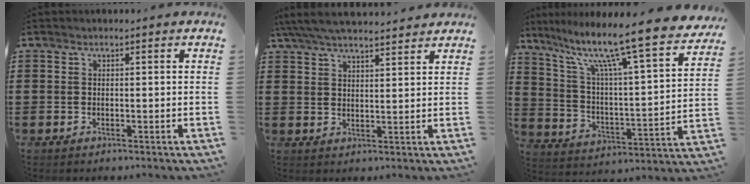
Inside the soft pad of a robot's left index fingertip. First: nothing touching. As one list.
[{"total": 5.6, "force": [5.1, 0.5, 2.1], "torque": [-0.057, -0.015, 0.093]}, {"total": 11.9, "force": [9.4, 0.0, 7.3], "torque": [-0.160, -0.074, 0.145]}]